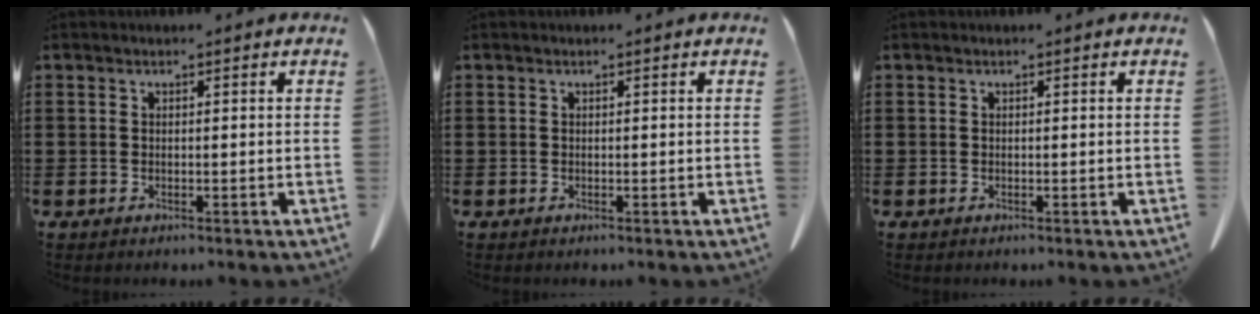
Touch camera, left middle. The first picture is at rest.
{"total": 0.0}
{"total": 0.0}